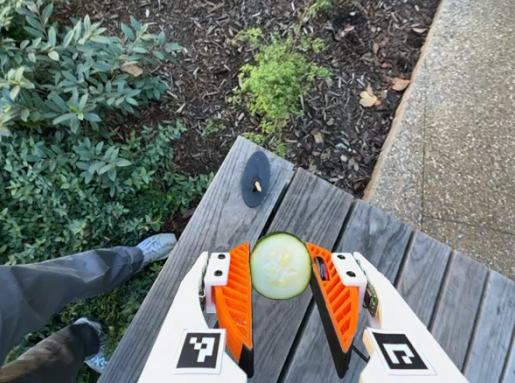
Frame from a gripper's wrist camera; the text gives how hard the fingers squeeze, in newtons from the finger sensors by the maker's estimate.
{"total": 6.3, "left": 5.9, "right": 6.6}